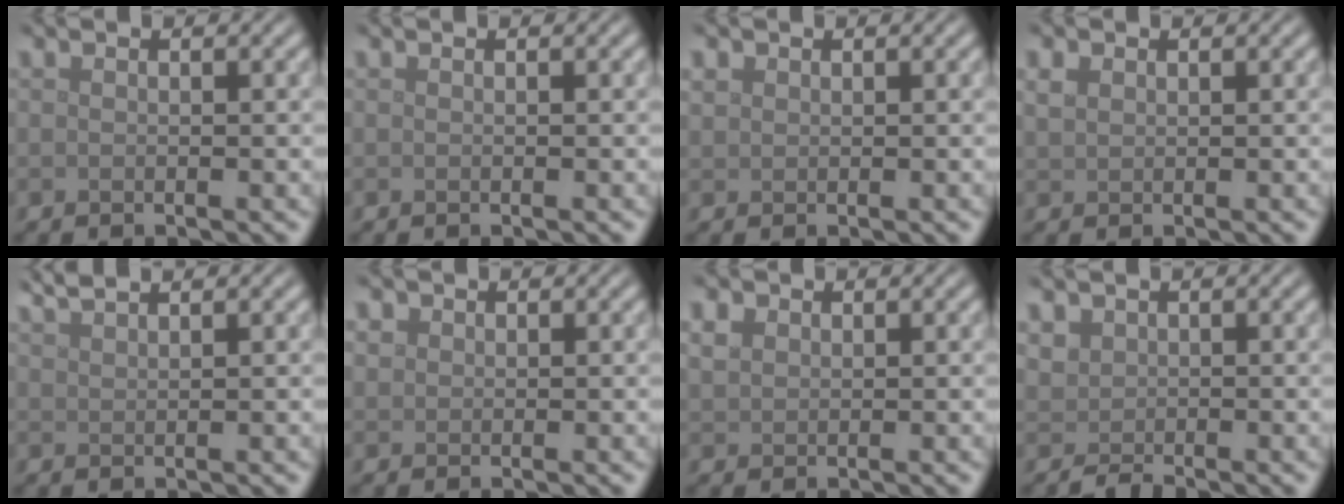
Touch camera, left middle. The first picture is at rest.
{"total": 0.0}
{"total": 0.9, "force": [0.5, 0.7, 0.2], "torque": [-0.002, 0.001, 0.009]}
{"total": 1.2, "force": [0.6, 0.9, 0.6], "torque": [-0.012, 0.003, 0.013]}
{"total": 1.8, "force": [1.6, 0.3, 0.8], "torque": [-0.003, 0.006, 0.029]}
{"total": 1.0, "force": [0.4, 1.0, 0.2], "torque": [-0.001, 0.001, 0.004]}
{"total": 1.6, "force": [0.8, 1.3, 0.6], "torque": [-0.014, 0.003, 0.014]}
{"total": 0.8, "force": [-0.3, 0.8, 0.1], "torque": [-0.003, 0.002, -0.011]}